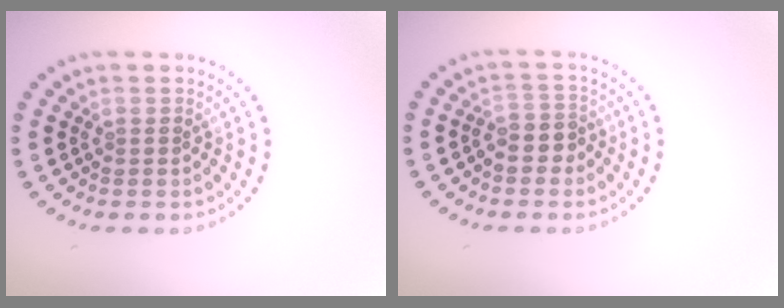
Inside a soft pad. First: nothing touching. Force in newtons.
{"total": 2.4, "press": 2.2, "slide": 1.0}